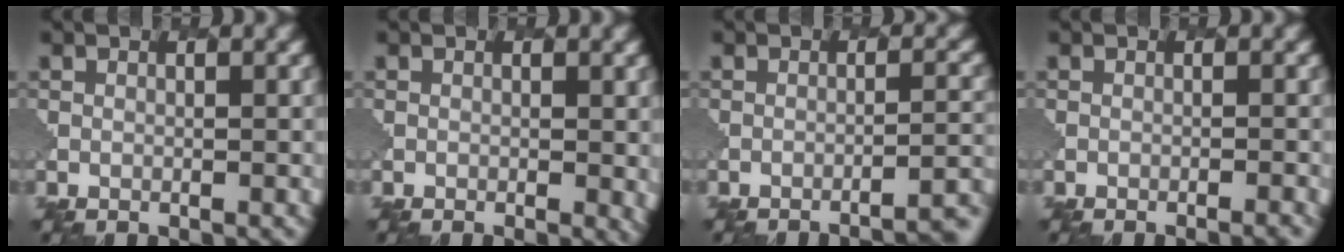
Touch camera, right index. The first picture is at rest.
{"total": 2.4, "force": [-0.2, 1.2, 2.1], "torque": [-0.016, -0.003, 0.000]}
{"total": 4.9, "force": [-4.4, 0.7, 2.0], "torque": [-0.014, 0.018, -0.061]}
{"total": 1.5, "force": [-1.0, 0.4, 1.0], "torque": [0.000, 0.009, -0.017]}